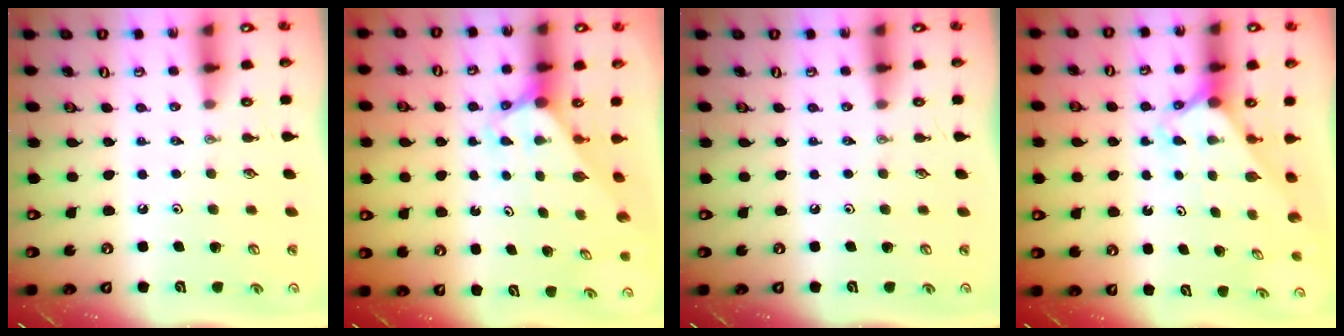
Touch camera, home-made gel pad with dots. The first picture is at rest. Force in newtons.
{"total": 2.7, "press": 2.7, "slide": 0.2}
{"total": 0.0}
{"total": 2.0, "press": 2.0, "slide": 0.2}